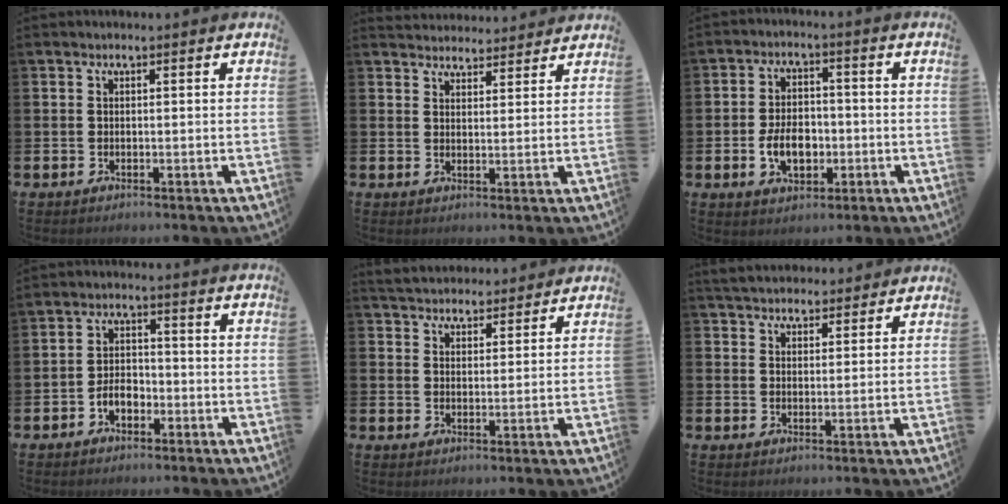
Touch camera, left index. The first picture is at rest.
{"total": 3.9, "force": [3.7, 0.9, -0.2], "torque": [-0.001, -0.020, 0.068]}
{"total": 5.5, "force": [-1.3, 3.7, 3.8], "torque": [-0.049, 0.000, -0.028]}
{"total": 3.2, "force": [-1.8, 1.9, 1.9], "torque": [-0.038, 0.008, -0.035]}
{"total": 4.4, "force": [4.3, 0.9, -0.2], "torque": [-0.015, -0.020, 0.080]}
{"total": 4.4, "force": [4.3, 1.0, 0.2], "torque": [-0.011, -0.021, 0.079]}